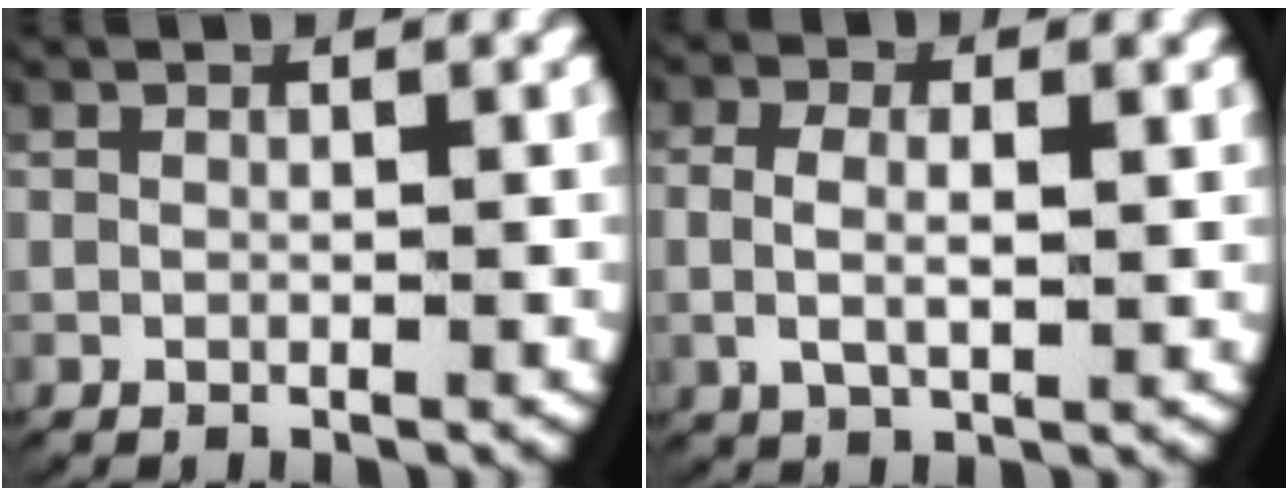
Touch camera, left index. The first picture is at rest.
{"total": 3.1, "force": [0.2, 1.6, 2.7], "torque": [-0.063, -0.009, 0.010]}